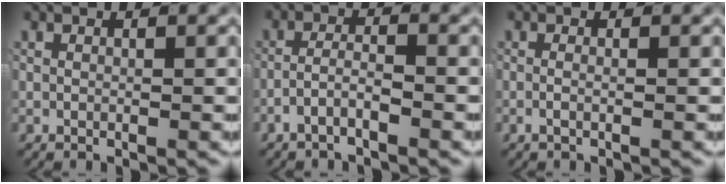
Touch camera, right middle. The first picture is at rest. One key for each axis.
{"total": 2.6, "fx": -2.1, "fy": 0.5, "fz": 1.3, "tx": -0.021, "ty": -0.003, "tz": -0.042}
{"total": 1.0, "fx": -0.6, "fy": -0.1, "fz": 0.8, "tx": -0.021, "ty": -0.006, "tz": -0.010}